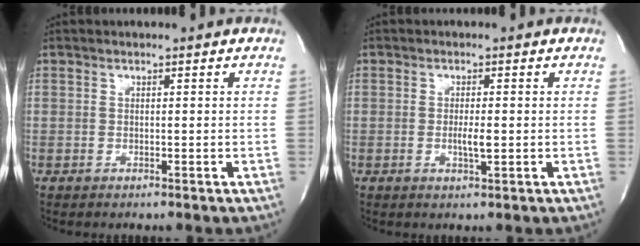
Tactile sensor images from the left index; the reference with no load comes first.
{"total": 2.3, "force": [-0.8, 0.2, 2.1], "torque": [-0.042, -0.008, -0.013]}